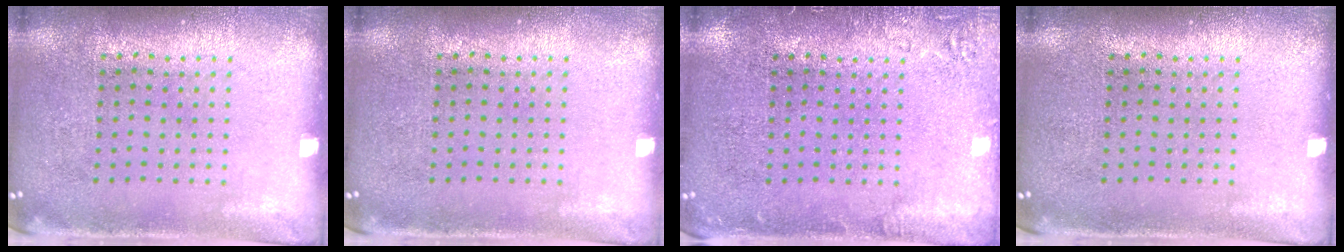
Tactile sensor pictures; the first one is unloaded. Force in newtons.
{"total": 0.0}
{"total": 1.8, "press": 1.7, "slide": 0.4}
{"total": 0.0}